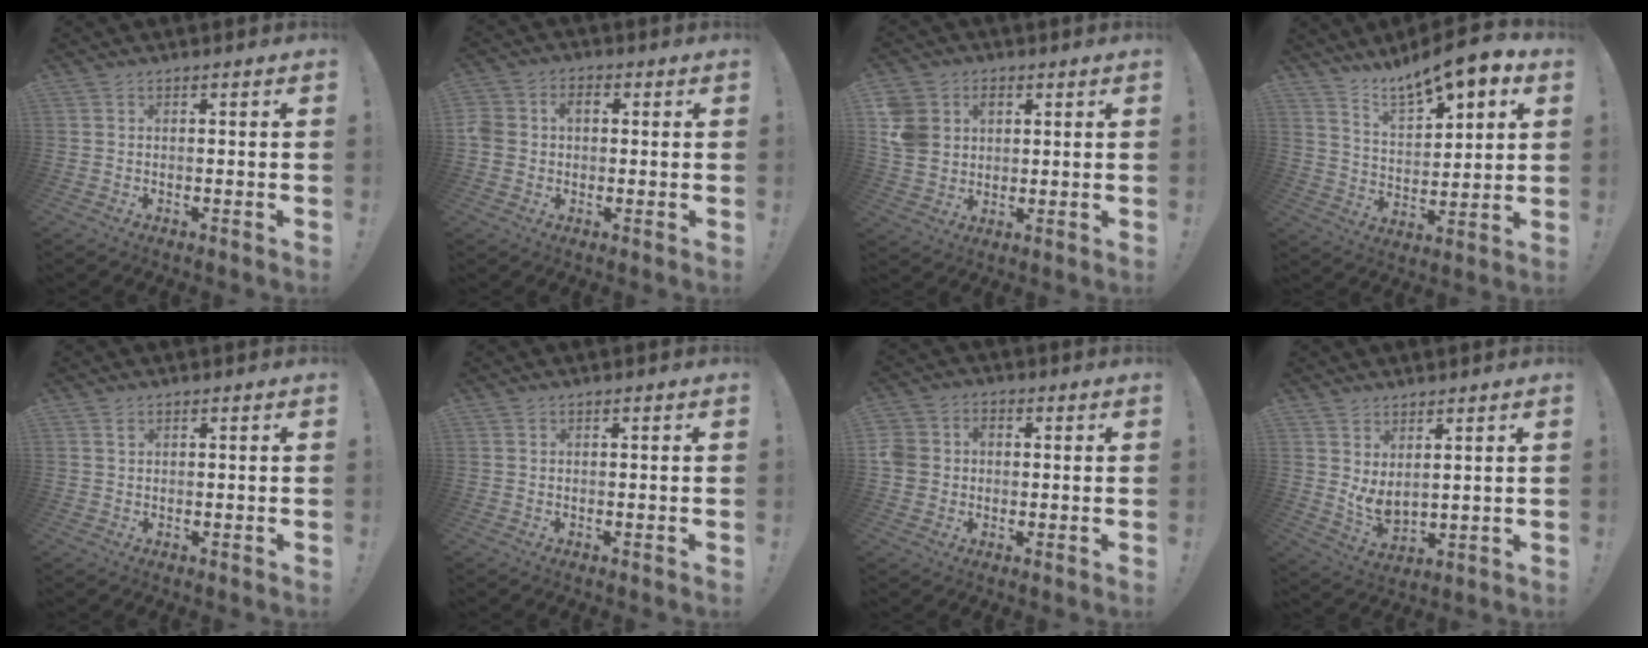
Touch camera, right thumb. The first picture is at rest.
{"total": 5.5, "force": [0.4, 4.6, 2.9], "torque": [-0.073, 0.010, 0.006]}
{"total": 8.8, "force": [2.4, 7.5, 3.8], "torque": [-0.088, -0.010, 0.050]}
{"total": 11.8, "force": [10.0, 3.4, 5.3], "torque": [-0.098, -0.077, 0.174]}
{"total": 0.9, "force": [0.6, 0.5, 0.4], "torque": [-0.005, -0.001, 0.010]}
{"total": 0.0}
{"total": 6.5, "force": [-0.2, 5.9, 2.7], "torque": [-0.065, 0.009, -0.005]}
{"total": 6.1, "force": [2.7, 3.1, 4.6], "torque": [-0.063, -0.035, 0.052]}